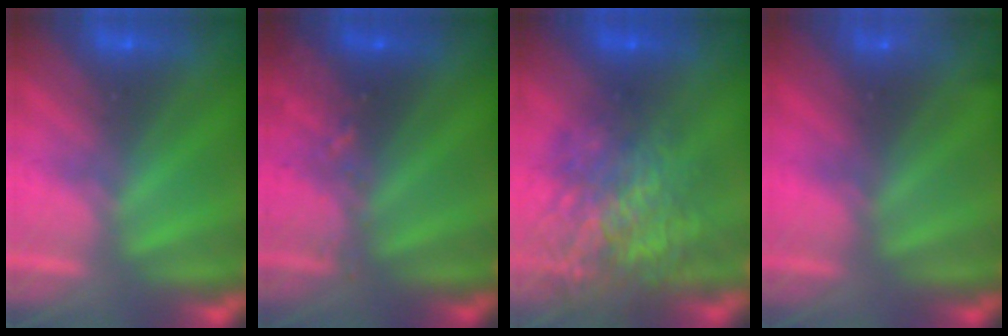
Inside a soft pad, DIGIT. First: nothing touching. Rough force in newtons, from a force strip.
{"total": 2.9}
{"total": 5.8}
{"total": 2.4}